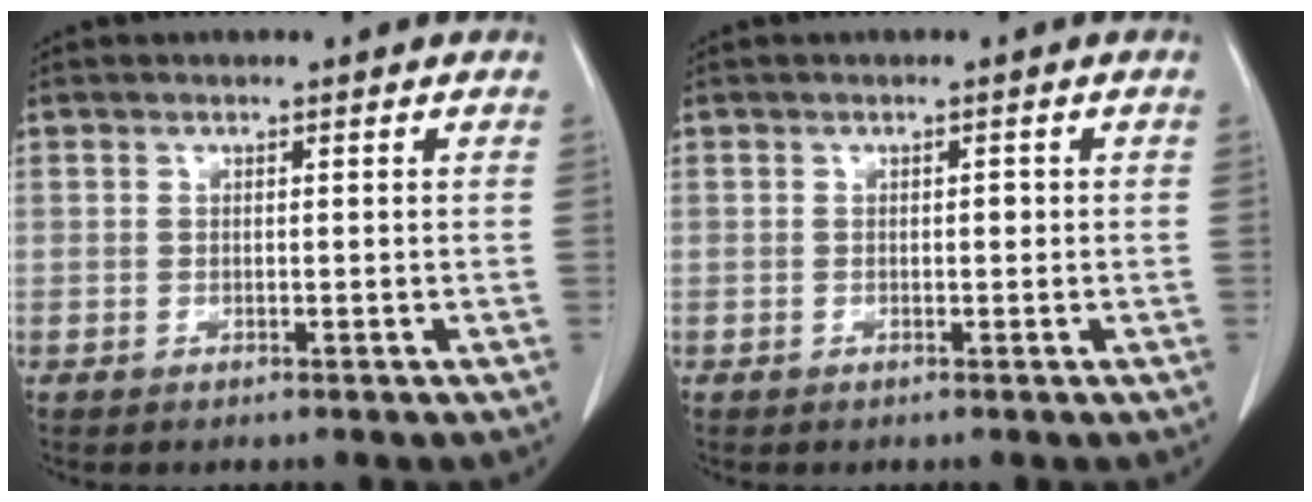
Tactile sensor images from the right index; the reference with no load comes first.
{"total": 0.6, "force": [0.0, 0.4, 0.5], "torque": [-0.001, 0.004, -0.001]}